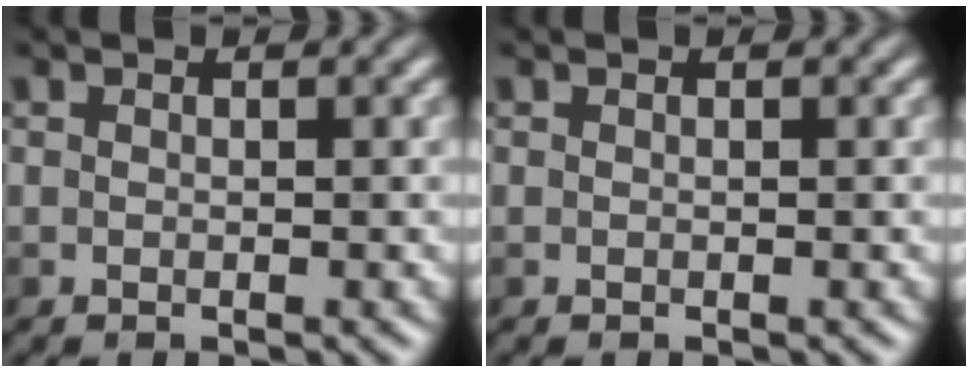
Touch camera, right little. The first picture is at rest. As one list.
[{"total": 0.0}]